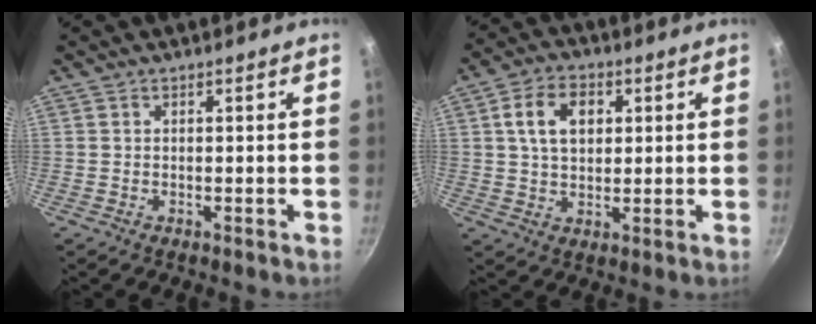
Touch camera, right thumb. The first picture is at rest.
{"total": 8.9, "force": [2.3, 6.1, 6.1], "torque": [-0.092, 0.006, 0.038]}